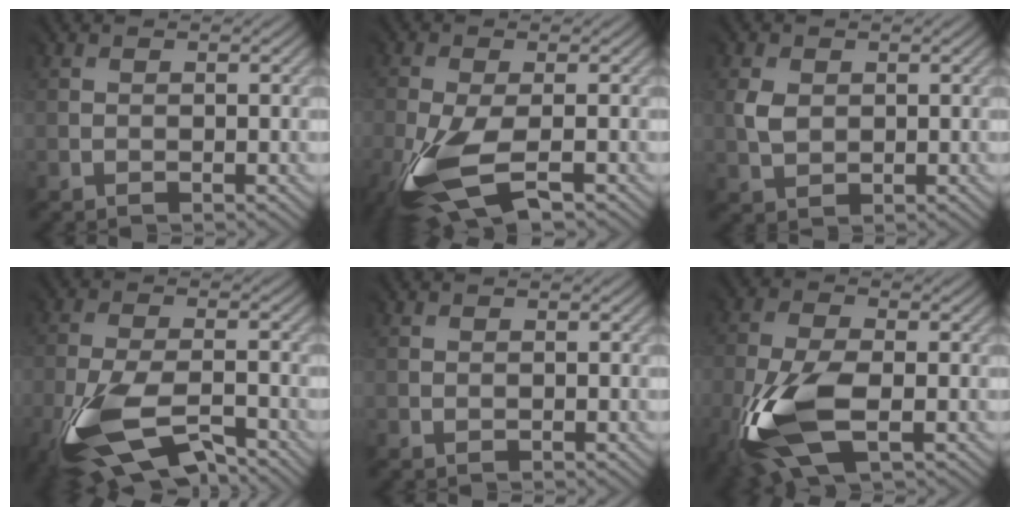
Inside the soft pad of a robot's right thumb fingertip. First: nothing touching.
{"total": 9.2, "force": [-4.6, 3.5, 7.2], "torque": [-0.188, -0.017, -0.091]}
{"total": 2.1, "force": [0.7, 1.9, 0.7], "torque": [-0.022, 0.000, 0.014]}
{"total": 10.6, "force": [-6.3, 4.0, 7.5], "torque": [-0.185, -0.026, -0.127]}
{"total": 0.0}
{"total": 10.7, "force": [-4.0, 4.9, 8.6], "torque": [-0.217, -0.011, -0.082]}